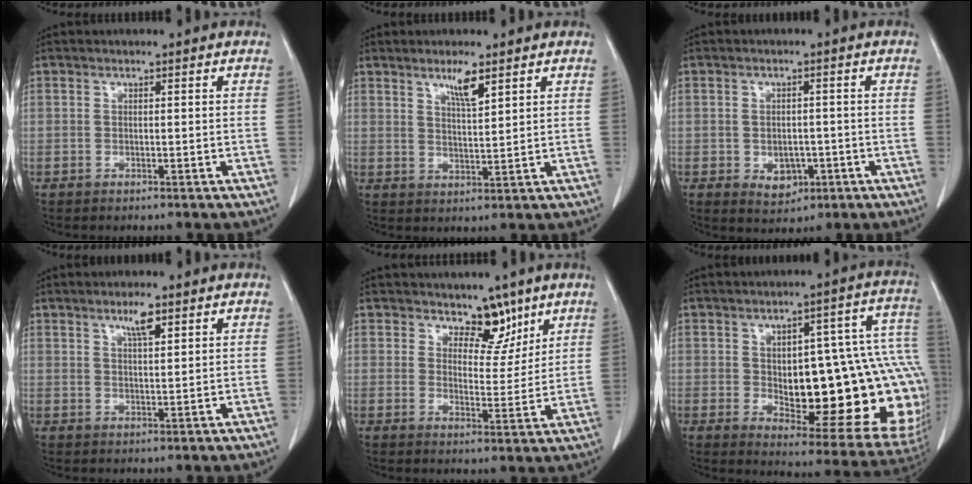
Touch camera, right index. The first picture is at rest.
{"total": 4.2, "force": [2.8, 0.4, 3.1], "torque": [-0.057, -0.005, 0.051]}
{"total": 4.3, "force": [-1.4, 3.1, 2.6], "torque": [-0.032, 0.001, -0.008]}
{"total": 3.4, "force": [2.1, 0.6, 2.6], "torque": [-0.048, 0.001, 0.037]}
{"total": 5.8, "force": [4.2, 3.0, 2.5], "torque": [-0.019, -0.009, 0.067]}
{"total": 27.4, "force": [-2.6, 8.6, 25.9], "torque": [-0.260, 0.036, -0.005]}